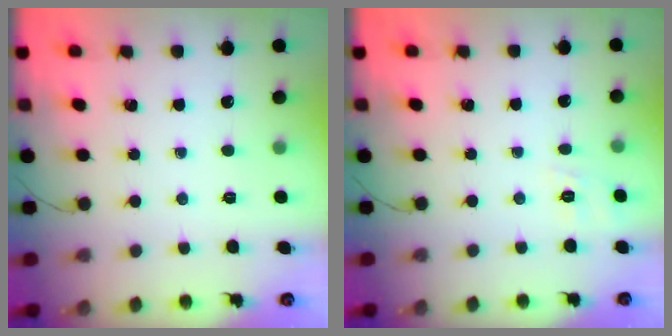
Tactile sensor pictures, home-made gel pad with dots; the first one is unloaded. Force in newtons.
{"total": 6.7, "press": 6.4, "slide": 1.8}